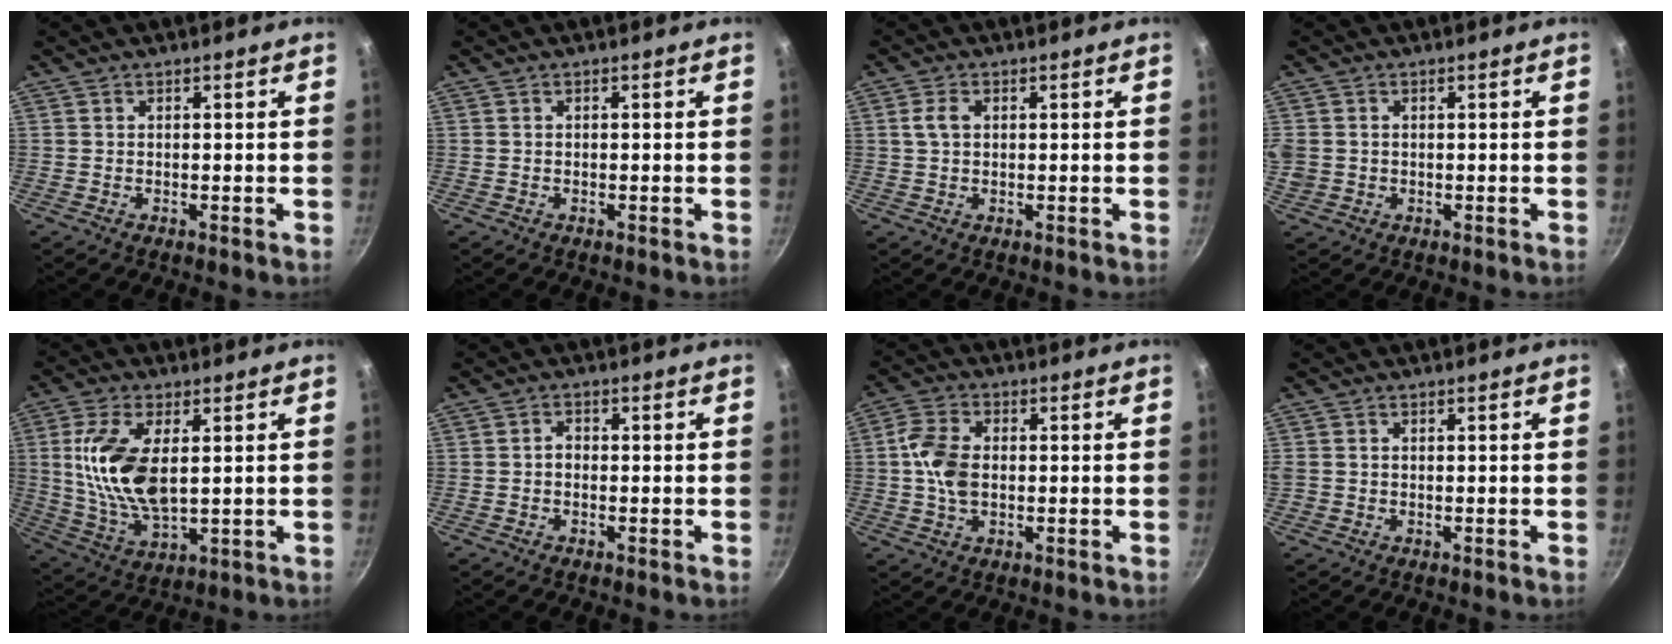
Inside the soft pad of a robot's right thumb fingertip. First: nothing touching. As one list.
[{"total": 0.0}, {"total": 3.1, "force": [0.7, 2.0, 2.2], "torque": [-0.048, 0.006, 0.013]}, {"total": 4.7, "force": [0.0, 4.0, 2.5], "torque": [-0.066, 0.004, 0.007]}, {"total": 14.8, "force": [2.2, 7.2, 12.8], "torque": [-0.260, -0.014, 0.051]}, {"total": 1.5, "force": [-0.4, 1.1, 0.9], "torque": [-0.004, 0.005, -0.011]}, {"total": 7.9, "force": [0.3, 5.0, 6.1], "torque": [-0.121, 0.011, 0.003]}, {"total": 1.3, "force": [-0.1, 1.2, 0.6], "torque": [-0.015, 0.003, -0.001]}]